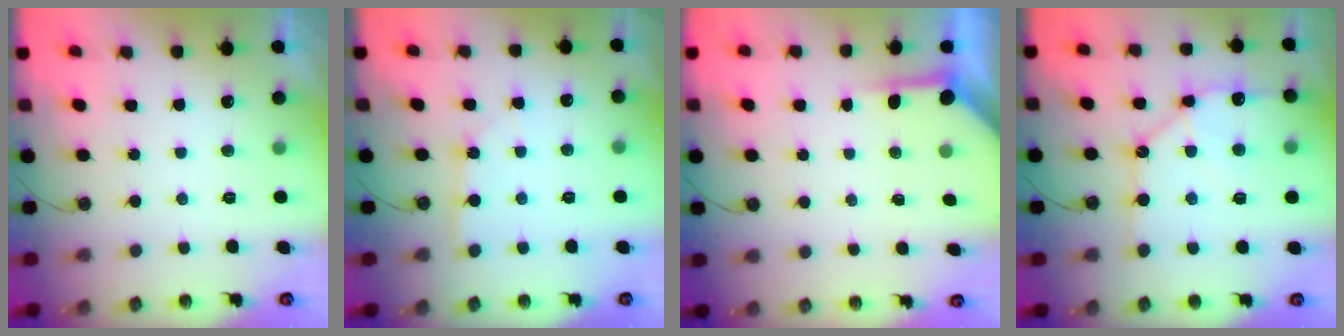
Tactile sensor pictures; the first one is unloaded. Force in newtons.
{"total": 2.3, "press": 2.3, "slide": 0.2}
{"total": 3.5, "press": 3.5, "slide": 0.5}
{"total": 12.2, "press": 12.1, "slide": 1.6}